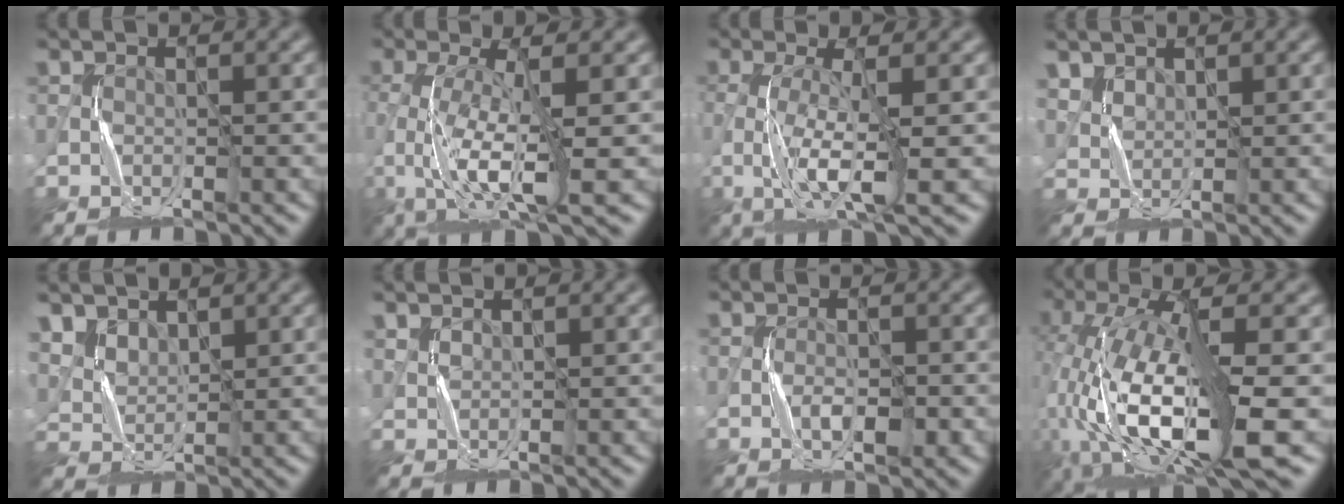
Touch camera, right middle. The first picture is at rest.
{"total": 6.5, "force": [-1.0, 1.5, 6.3], "torque": [-0.131, -0.003, -0.020]}
{"total": 5.3, "force": [-0.8, 1.2, 5.1], "torque": [-0.111, -0.003, -0.017]}
{"total": 2.5, "force": [2.0, 1.4, 0.6], "torque": [-0.023, -0.009, 0.059]}
{"total": 4.3, "force": [3.3, 2.2, 1.7], "torque": [-0.045, -0.008, 0.086]}
{"total": 1.1, "force": [1.0, 0.4, 0.1], "torque": [-0.006, 0.002, 0.029]}
{"total": 1.9, "force": [-0.7, 0.8, 1.6], "torque": [-0.029, 0.002, -0.013]}
{"total": 12.6, "force": [-3.2, 4.6, 11.3], "torque": [-0.226, -0.012, -0.054]}